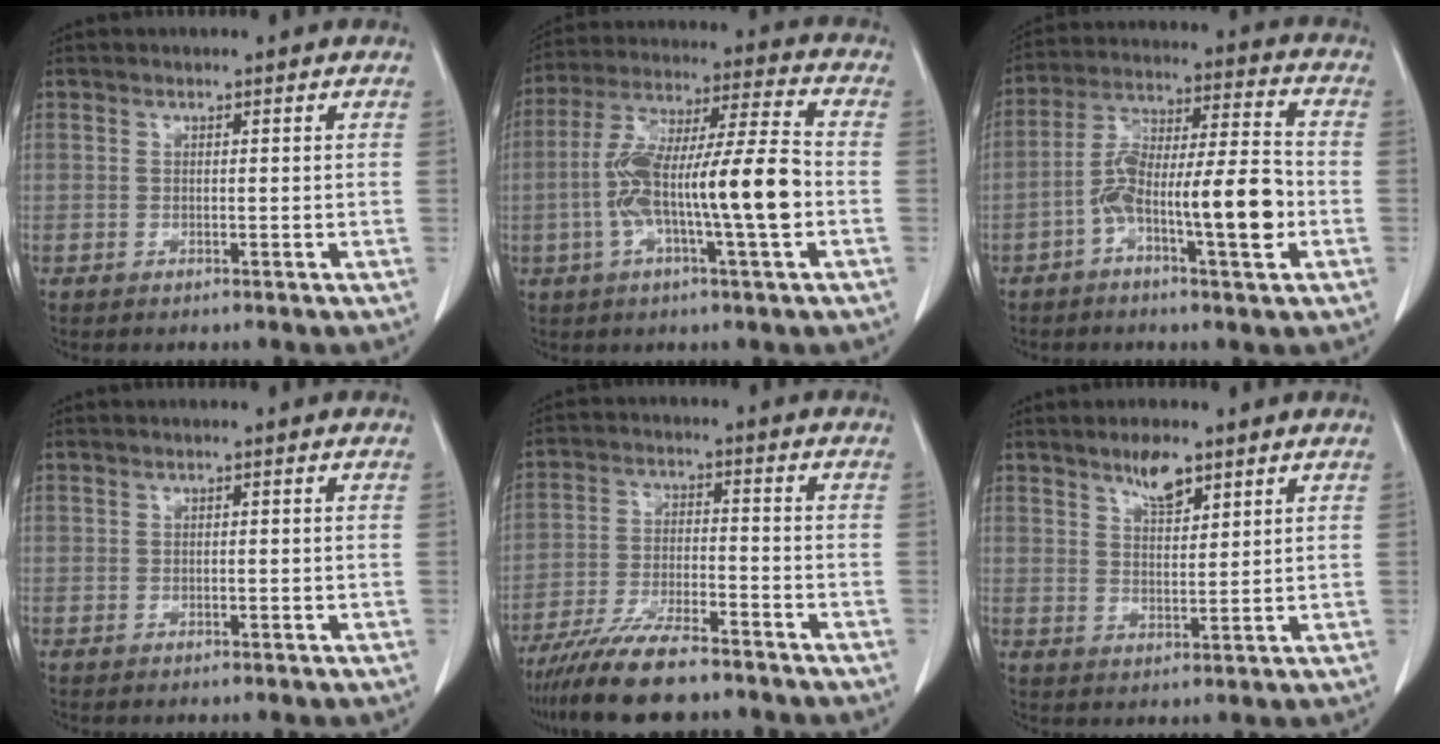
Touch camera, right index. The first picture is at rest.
{"total": 15.7, "force": [-3.0, 1.2, 15.4], "torque": [-0.284, 0.015, -0.055]}
{"total": 13.1, "force": [-4.2, 2.1, 12.2], "torque": [-0.217, 0.022, -0.070]}
{"total": 0.0}
{"total": 10.9, "force": [-9.2, 1.7, 5.6], "torque": [-0.095, -0.026, -0.158]}
{"total": 4.9, "force": [3.5, 1.4, 3.1], "torque": [-0.057, -0.001, 0.063]}